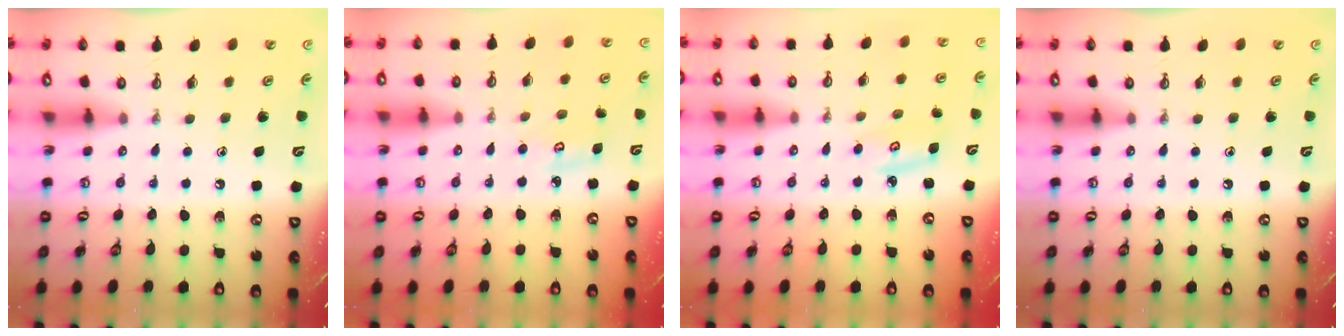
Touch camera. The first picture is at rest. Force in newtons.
{"total": 4.0, "press": 4.0, "slide": 0.3}
{"total": 3.4, "press": 3.4, "slide": 0.1}
{"total": 0.0}